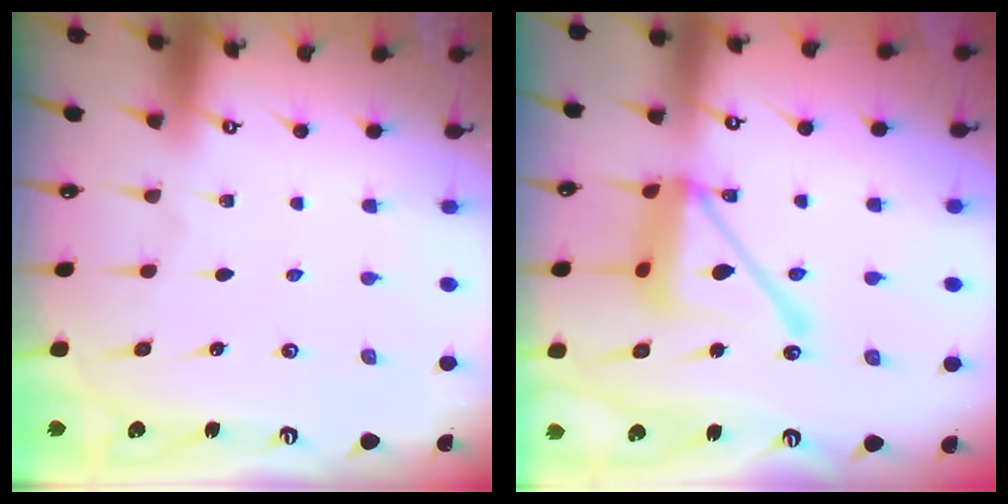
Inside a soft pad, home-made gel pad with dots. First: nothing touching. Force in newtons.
{"total": 17.1, "press": 17.1, "slide": 1.6}